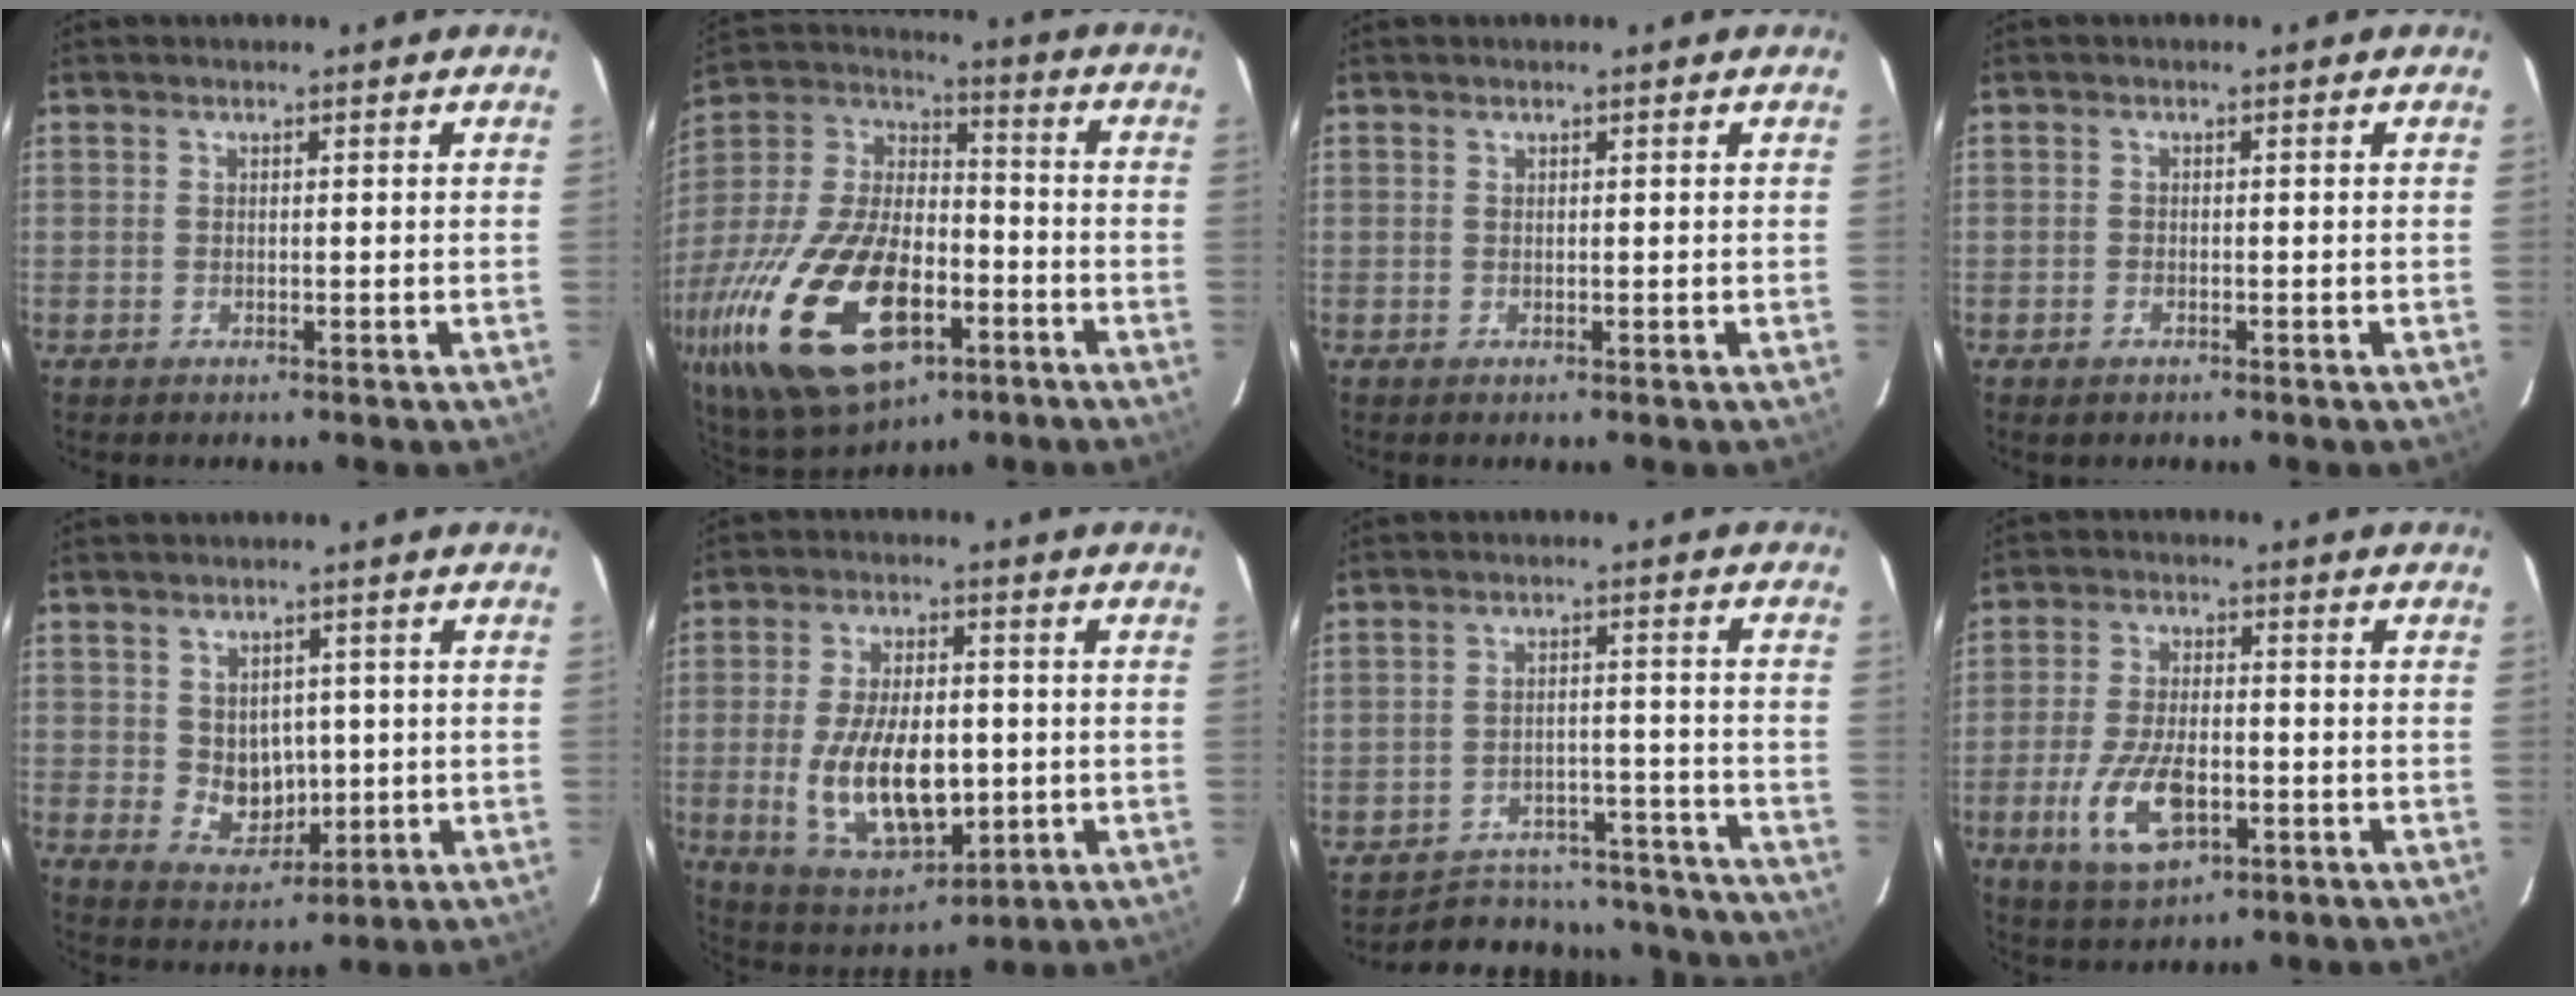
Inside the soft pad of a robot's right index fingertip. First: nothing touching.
{"total": 30.0, "force": [-12.3, 15.5, 22.5], "torque": [-0.487, -0.038, -0.200]}
{"total": 0.0}
{"total": 1.1, "force": [-0.8, 0.6, 0.4], "torque": [-0.007, -0.001, -0.015]}
{"total": 6.5, "force": [0.3, 5.6, 3.3], "torque": [-0.059, -0.001, 0.025]}
{"total": 16.1, "force": [-2.1, 8.6, 13.4], "torque": [-0.263, -0.015, -0.015]}
{"total": 20.3, "force": [-18.7, 6.7, 4.5], "torque": [-0.091, 0.041, -0.227]}
{"total": 11.9, "force": [-3.9, 5.6, 9.7], "torque": [-0.205, -0.012, -0.066]}